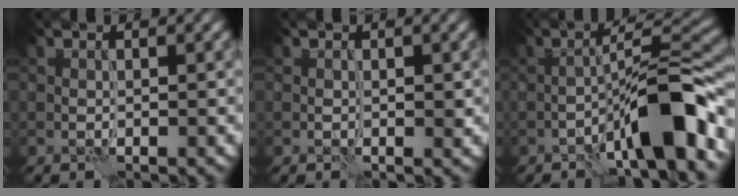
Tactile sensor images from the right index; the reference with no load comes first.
{"total": 1.0, "force": [-0.2, 0.7, 0.7], "torque": [-0.009, 0.001, -0.002]}
{"total": 8.5, "force": [-4.1, 1.5, 7.3], "torque": [-0.110, 0.029, -0.069]}